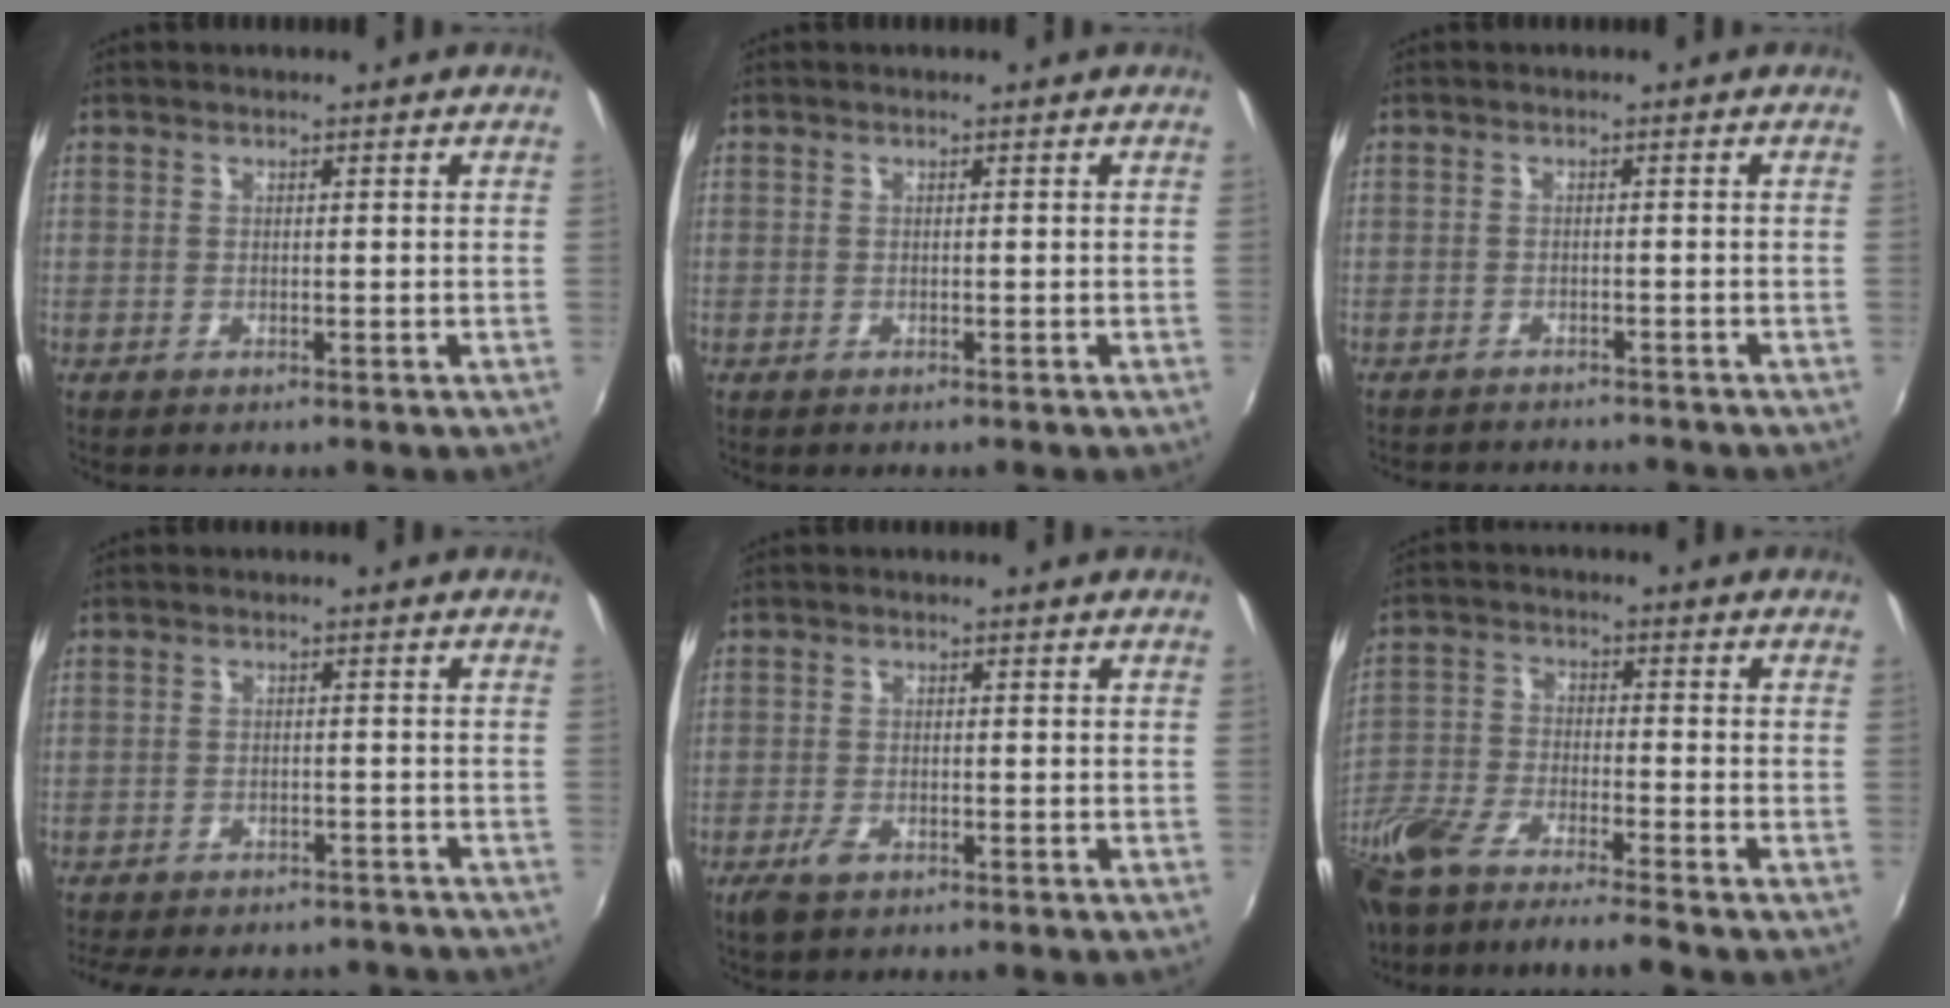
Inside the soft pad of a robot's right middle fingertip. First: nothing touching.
{"total": 0.0}
{"total": 6.3, "force": [-5.9, 1.3, 1.7], "torque": [-0.048, -0.011, -0.085]}
{"total": 14.5, "force": [-12.4, 5.4, 5.2], "torque": [-0.124, 0.008, -0.159]}
{"total": 3.3, "force": [-2.1, 1.5, 2.0], "torque": [-0.048, -0.007, -0.040]}
{"total": 13.9, "force": [-11.6, 1.8, 7.4], "torque": [-0.176, -0.030, -0.223]}